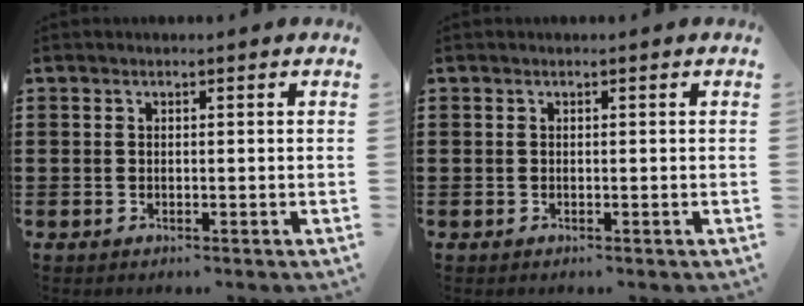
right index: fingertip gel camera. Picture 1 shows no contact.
{"total": 0.0}